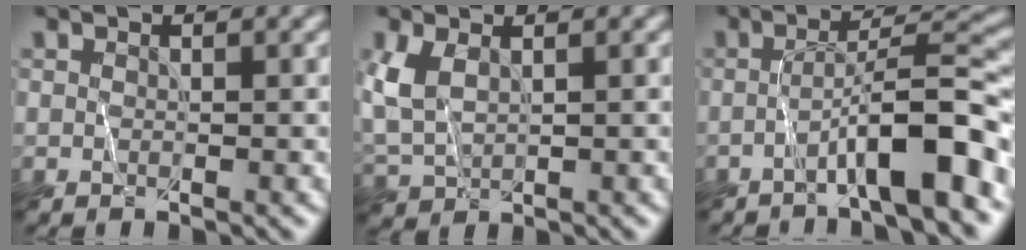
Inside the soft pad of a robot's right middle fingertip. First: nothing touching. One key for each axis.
{"total": 4.0, "fx": 1.2, "fy": 2.4, "fz": 3.0, "tx": -0.084, "ty": 0.003, "tz": 0.027}
{"total": 6.4, "fx": -2.8, "fy": 0.9, "fz": 5.7, "tx": -0.089, "ty": 0.023, "tz": -0.047}